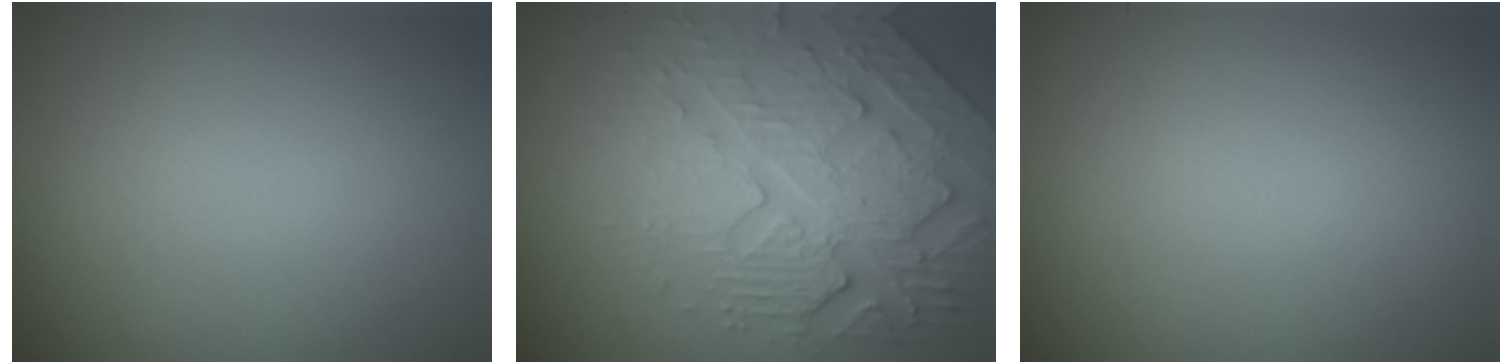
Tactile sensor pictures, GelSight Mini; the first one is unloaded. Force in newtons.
{"total": 5.8, "press": 5.0, "slide": 2.9}
{"total": 0.0}